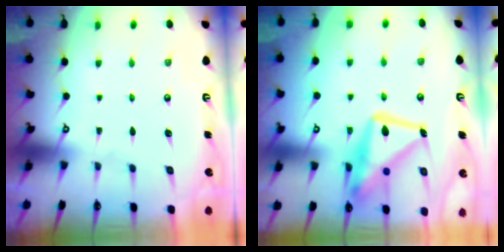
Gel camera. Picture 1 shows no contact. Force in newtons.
{"total": 19.4, "press": 19.3, "slide": 1.9}